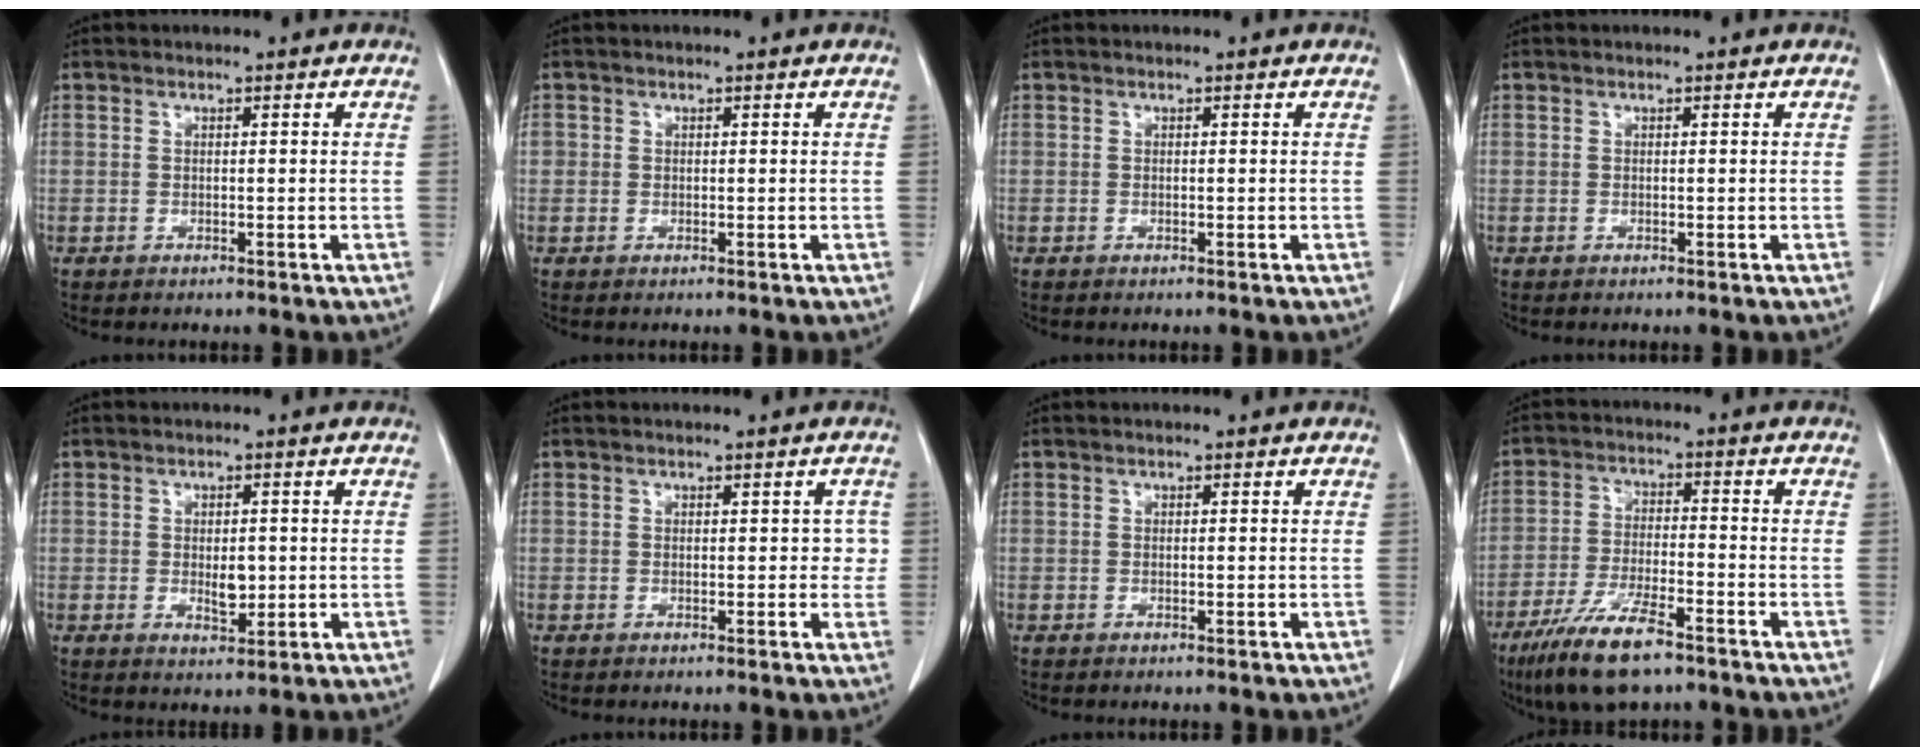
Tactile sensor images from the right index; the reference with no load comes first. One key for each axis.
{"total": 1.0, "fx": 0.1, "fy": 1.0, "fz": 0.2, "tx": 0.007, "ty": 0.003, "tz": 0.000}
{"total": 0.0}
{"total": 0.0}
{"total": 3.3, "fx": -0.2, "fy": 1.6, "fz": 2.9, "tx": -0.048, "ty": -0.004, "tz": 0.003}
{"total": 1.8, "fx": 0.2, "fy": 1.4, "fz": 1.1, "tx": -0.001, "ty": 0.015, "tz": -0.001}
{"total": 0.0}
{"total": 10.7, "fx": -7.4, "fy": 2.2, "fz": 7.5, "tx": -0.146, "ty": -0.022, "tz": -0.130}